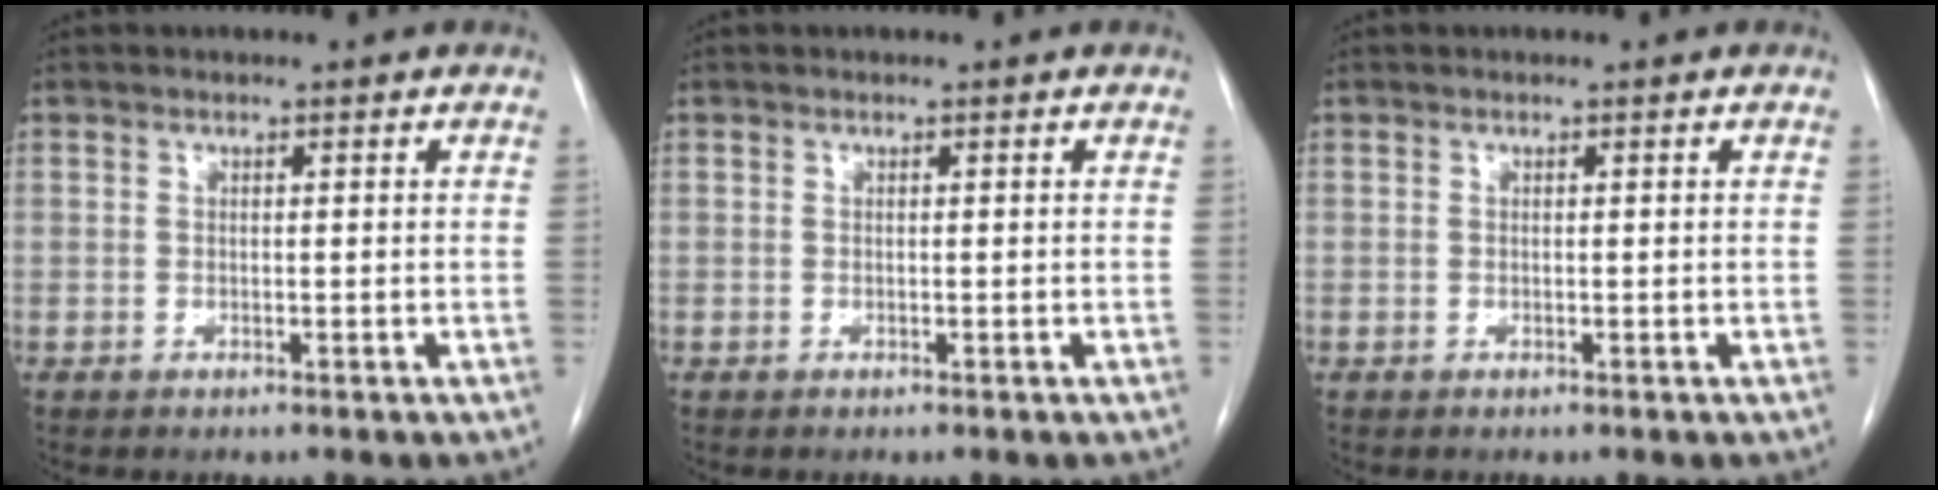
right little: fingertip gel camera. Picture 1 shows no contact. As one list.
[{"total": 0.0}, {"total": 0.0}]